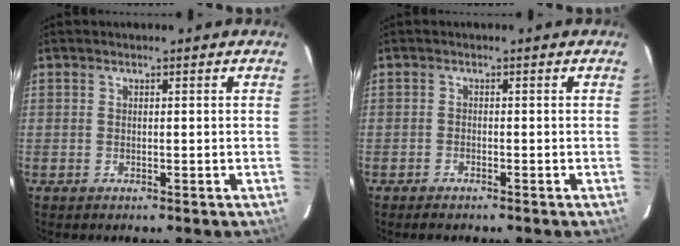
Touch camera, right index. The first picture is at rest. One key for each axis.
{"total": 1.6, "fx": -1.4, "fy": 0.6, "fz": 0.5, "tx": -0.018, "ty": 0.000, "tz": -0.027}